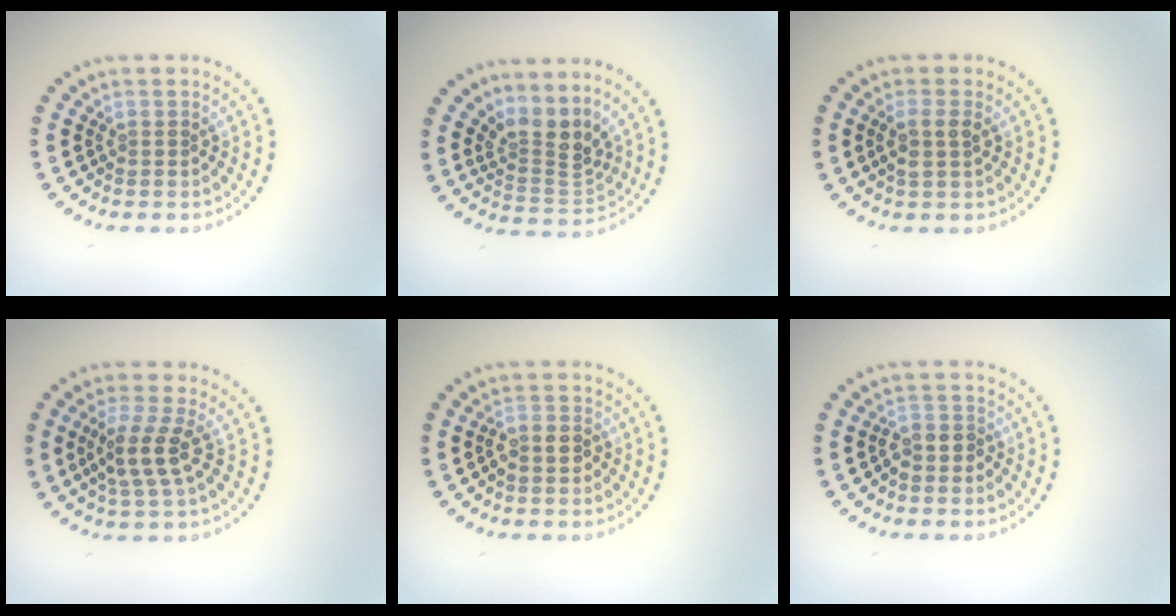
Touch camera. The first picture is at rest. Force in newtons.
{"total": 3.4, "press": 2.4, "slide": 2.5}
{"total": 1.8, "press": 1.7, "slide": 0.8}
{"total": 3.3, "press": 2.8, "slide": 1.6}
{"total": 2.0, "press": 1.8, "slide": 0.8}
{"total": 1.9, "press": 1.6, "slide": 1.1}